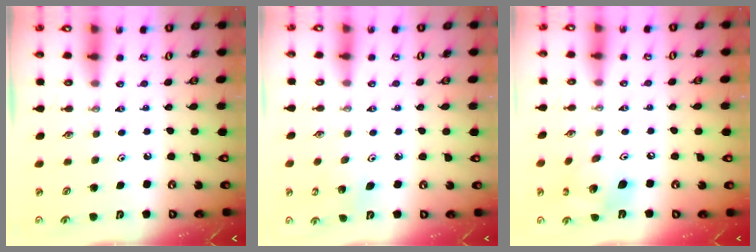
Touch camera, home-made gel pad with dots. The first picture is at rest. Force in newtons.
{"total": 4.4, "press": 4.4, "slide": 0.4}
{"total": 13.5, "press": 13.3, "slide": 2.4}